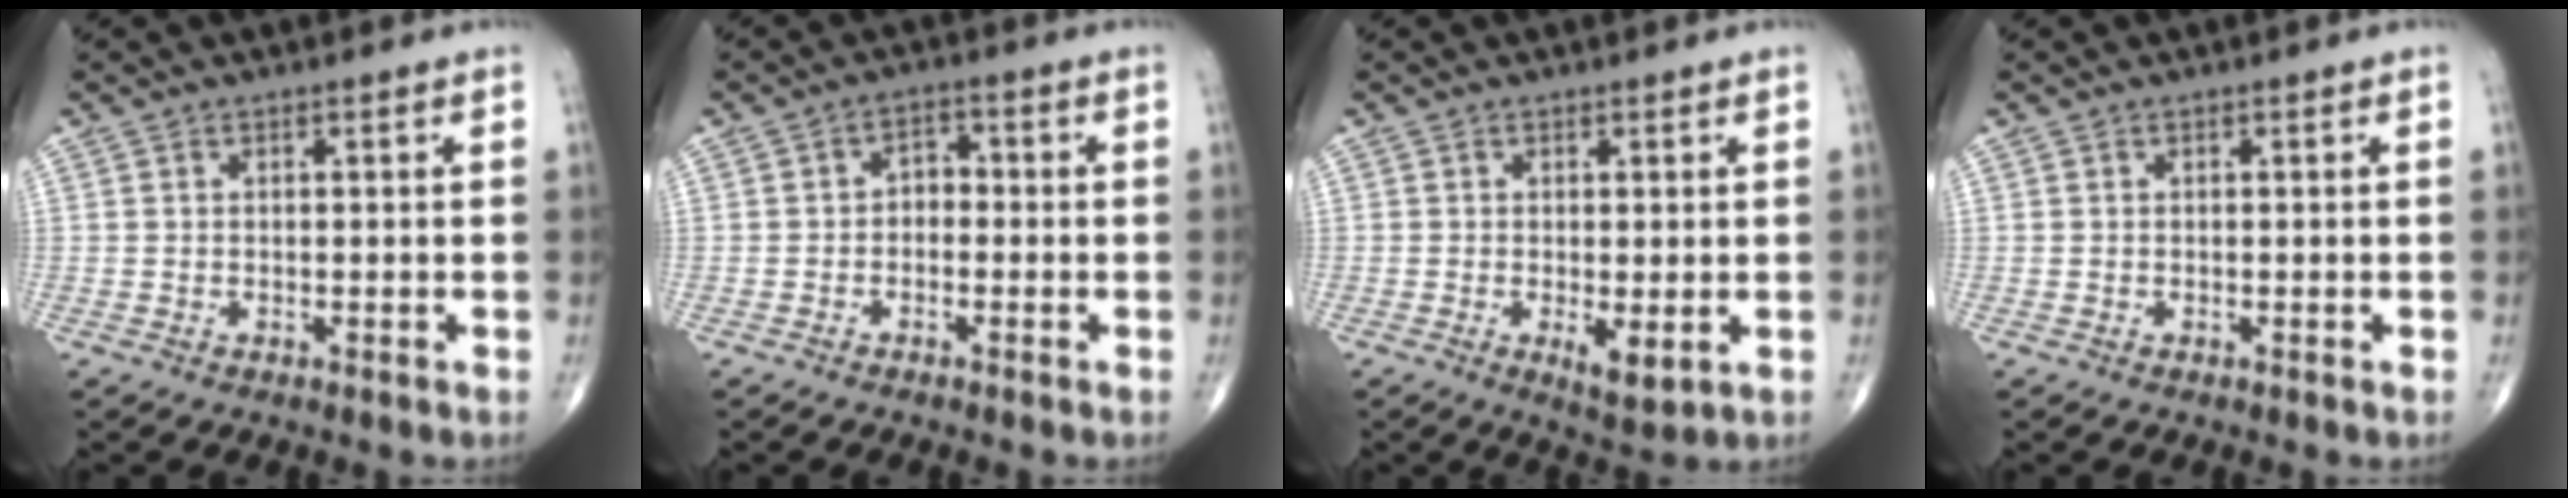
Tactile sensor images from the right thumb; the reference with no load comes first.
{"total": 3.1, "force": [-0.8, 2.2, 1.9], "torque": [-0.015, 0.019, -0.025]}
{"total": 4.0, "force": [-0.7, 1.4, 3.6], "torque": [-0.056, -0.013, -0.006]}
{"total": 0.0}